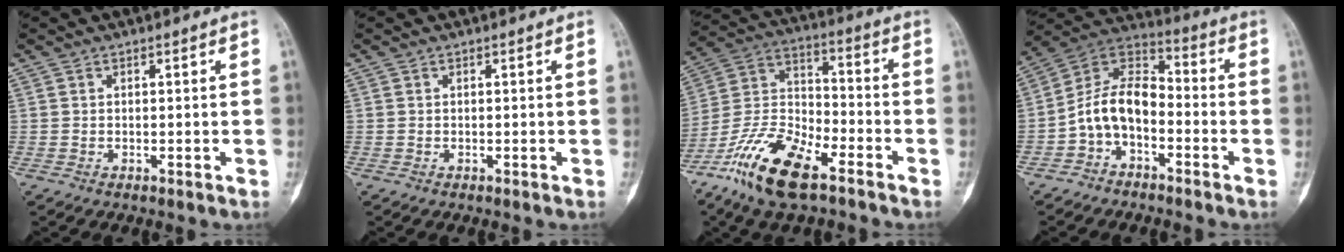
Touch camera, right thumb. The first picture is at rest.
{"total": 0.0}
{"total": 16.8, "force": [-10.6, 6.3, 11.3], "torque": [-0.221, 0.054, -0.207]}
{"total": 10.4, "force": [-3.6, 6.5, 7.4], "torque": [-0.124, 0.068, -0.081]}